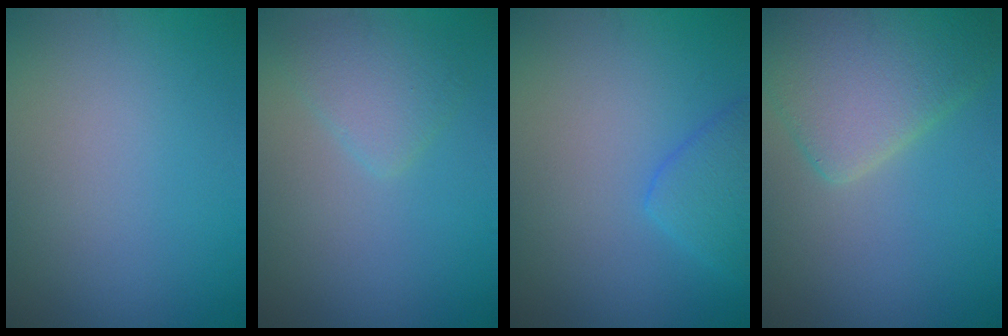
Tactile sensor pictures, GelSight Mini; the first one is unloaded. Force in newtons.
{"total": 2.5, "press": 2.5, "slide": 0.2}
{"total": 2.7, "press": 2.7, "slide": 0.2}
{"total": 6.5, "press": 6.5, "slide": 0.4}